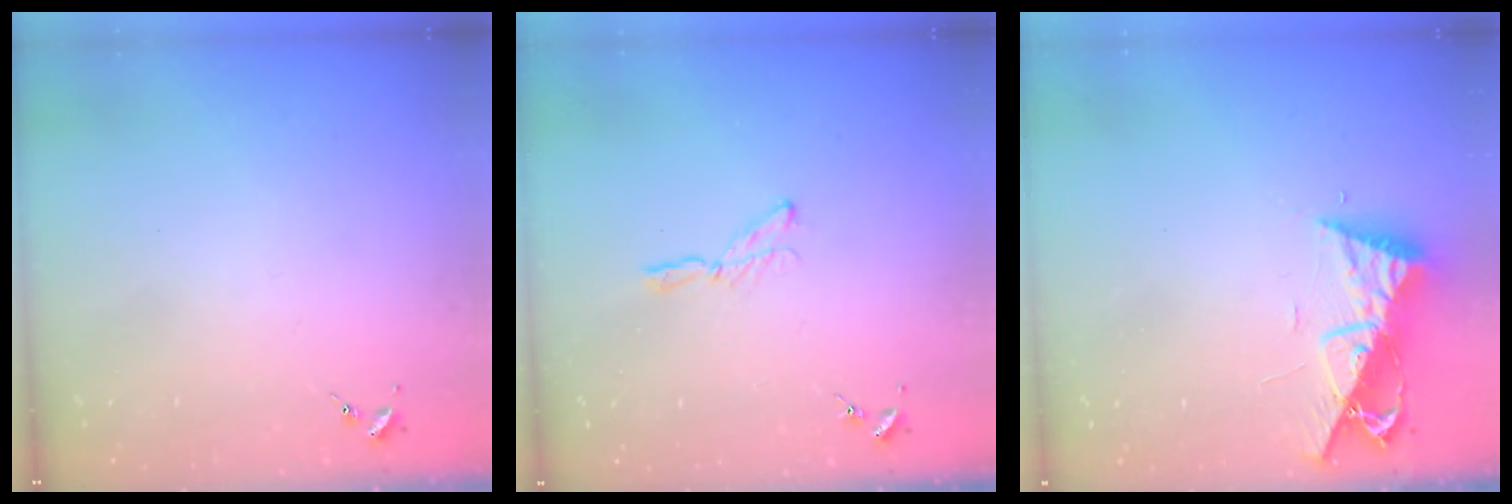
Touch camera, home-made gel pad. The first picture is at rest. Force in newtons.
{"total": 3.9, "press": 3.8, "slide": 0.4}
{"total": 9.7, "press": 9.7, "slide": 0.7}